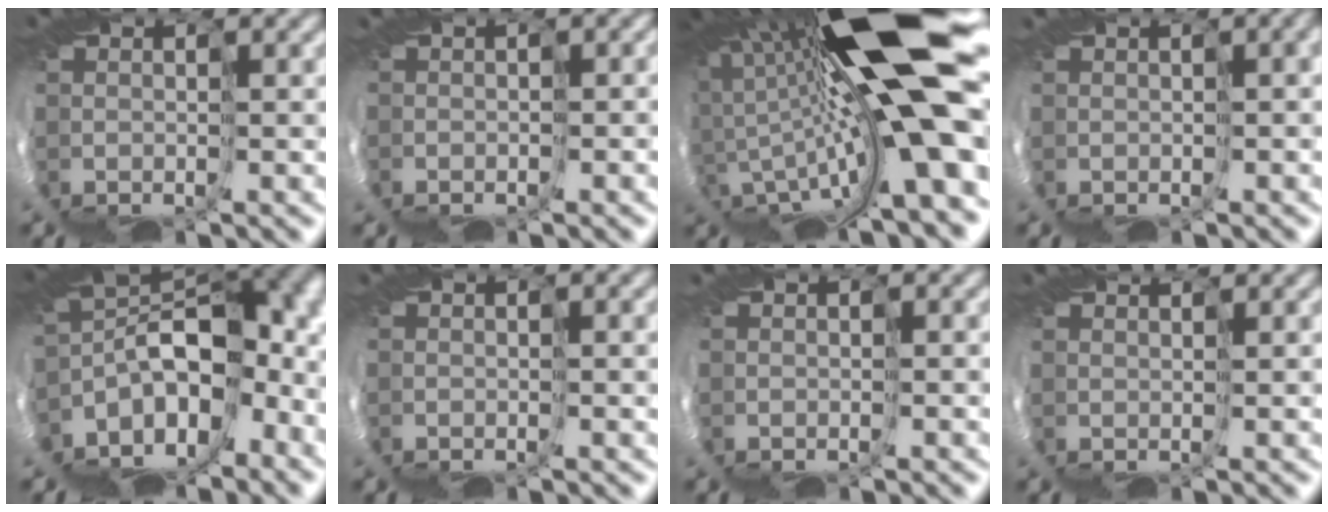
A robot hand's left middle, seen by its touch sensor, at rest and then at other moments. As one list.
[{"total": 2.3, "force": [-2.0, 0.8, 0.8], "torque": [-0.010, 0.001, -0.029]}, {"total": 17.0, "force": [2.2, 3.0, 16.6], "torque": [-0.262, -0.028, 0.029]}, {"total": 1.4, "force": [-0.2, 0.4, 1.3], "torque": [-0.013, -0.001, -0.001]}, {"total": 12.6, "force": [-3.4, 6.6, 10.1], "torque": [-0.149, -0.013, -0.024]}, {"total": 0.8, "force": [0.4, -0.7, 0.0], "torque": [0.004, 0.004, 0.003]}, {"total": 1.2, "force": [0.4, -0.8, -0.8], "torque": [0.026, 0.002, 0.004]}, {"total": 2.3, "force": [2.1, -0.9, -0.2], "torque": [0.003, 0.005, 0.033]}]